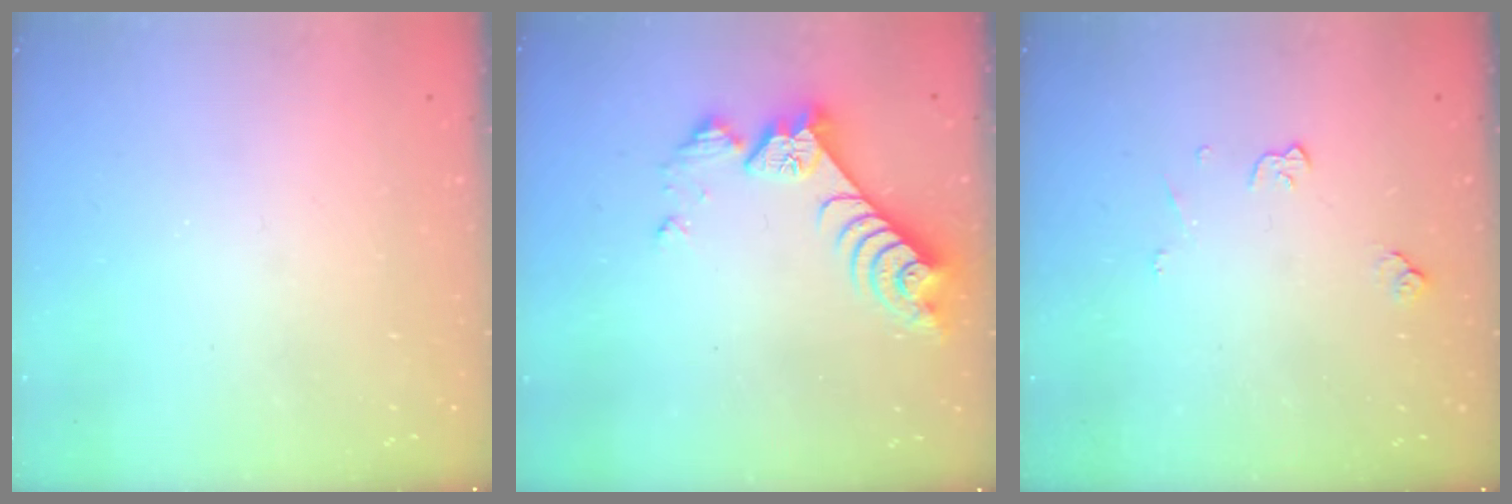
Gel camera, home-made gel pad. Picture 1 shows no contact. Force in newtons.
{"total": 8.1, "press": 8.0, "slide": 0.6}
{"total": 4.8, "press": 4.7, "slide": 0.7}